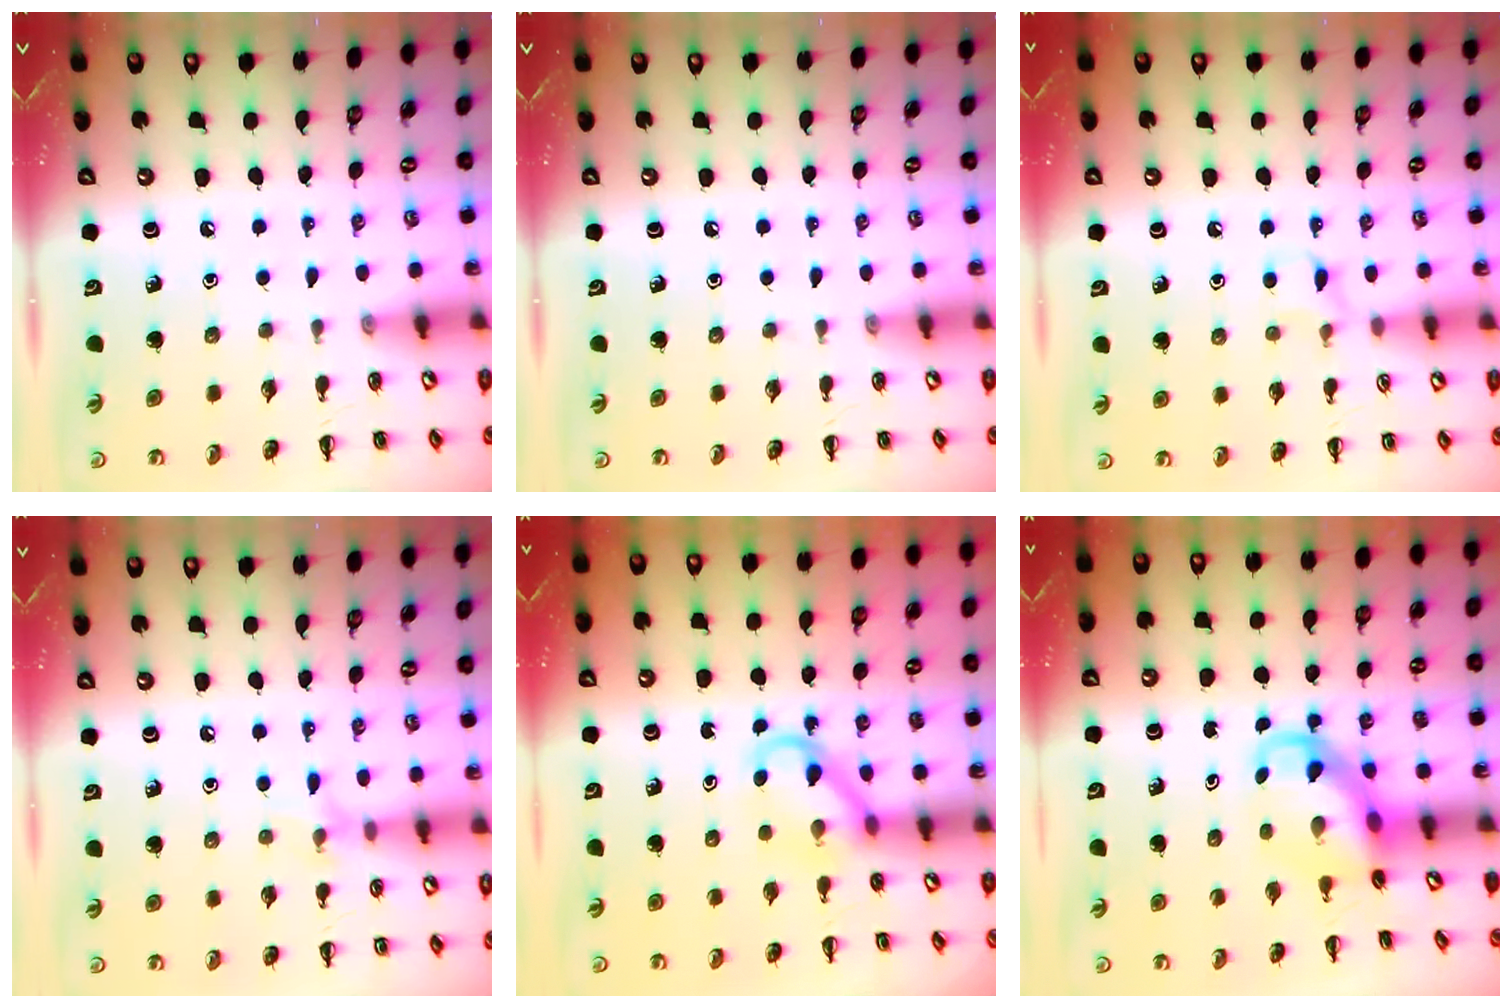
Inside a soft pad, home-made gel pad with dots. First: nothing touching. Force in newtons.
{"total": 0.0}
{"total": 6.2, "press": 5.9, "slide": 1.9}
{"total": 6.1, "press": 5.8, "slide": 2.0}
{"total": 3.8, "press": 3.6, "slide": 1.0}
{"total": 4.2, "press": 4.1, "slide": 0.8}